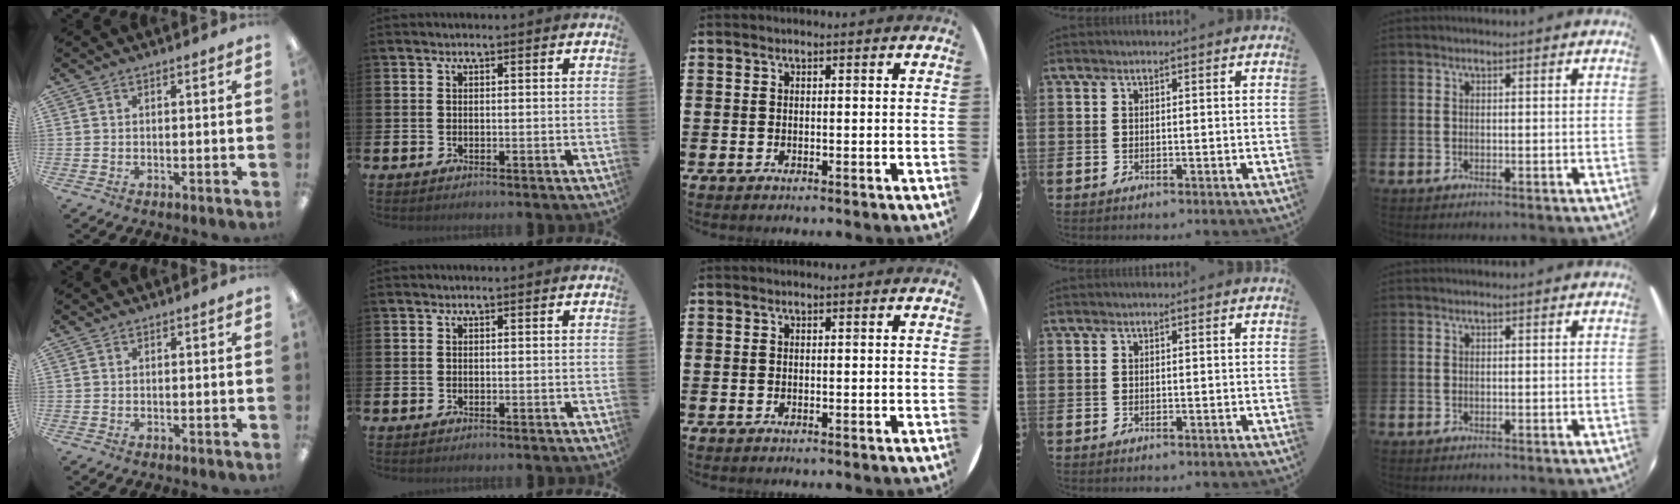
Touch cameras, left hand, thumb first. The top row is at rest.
{}